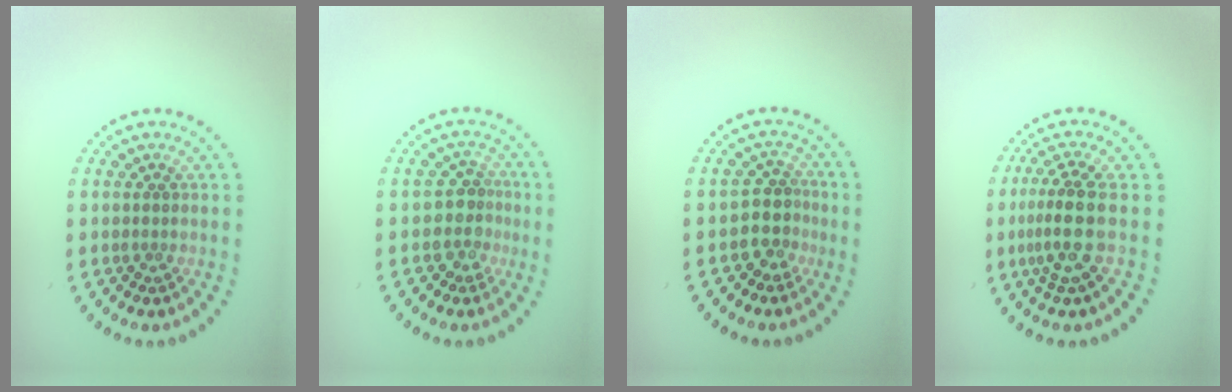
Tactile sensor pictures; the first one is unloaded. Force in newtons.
{"total": 2.5, "press": 2.0, "slide": 1.5}
{"total": 2.6, "press": 2.1, "slide": 1.6}
{"total": 3.5, "press": 2.7, "slide": 2.2}